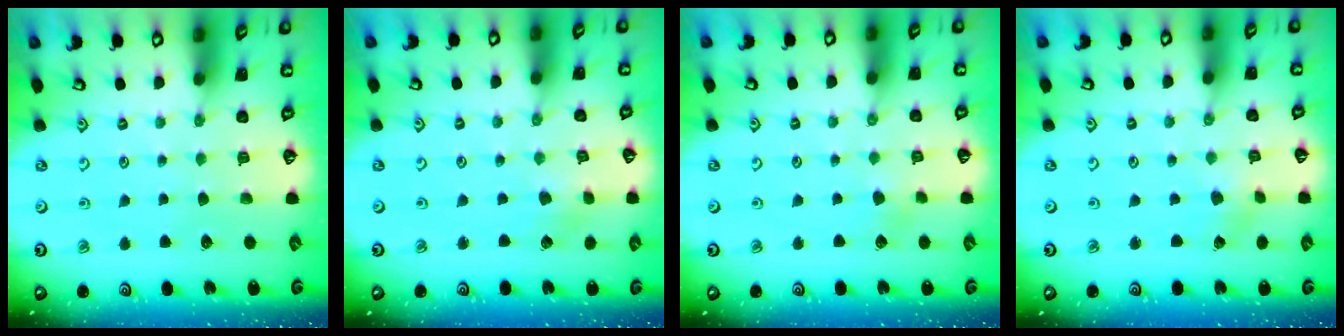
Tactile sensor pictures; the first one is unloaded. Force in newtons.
{"total": 1.3, "press": 1.3, "slide": 0.1}
{"total": 2.1, "press": 2.1, "slide": 0.3}
{"total": 1.5, "press": 1.4, "slide": 0.2}